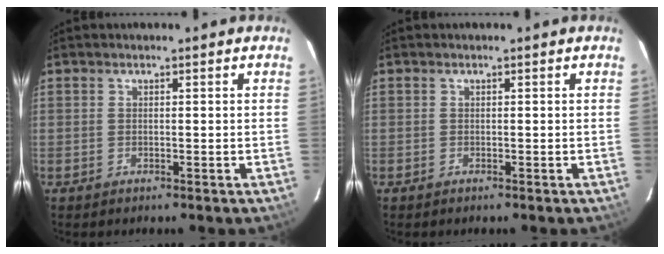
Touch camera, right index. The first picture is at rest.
{"total": 0.0}